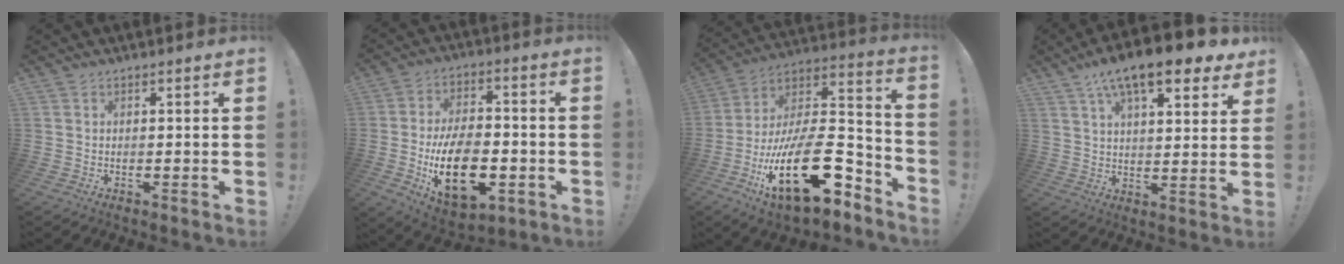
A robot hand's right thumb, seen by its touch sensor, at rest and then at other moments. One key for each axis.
{"total": 21.8, "fx": -6.1, "fy": 12.7, "fz": 16.6, "tx": -0.275, "ty": 0.022, "tz": -0.091}
{"total": 29.0, "fx": -10.9, "fy": 12.5, "fz": 23.8, "tx": -0.403, "ty": 0.042, "tz": -0.167}
{"total": 15.0, "fx": 9.3, "fy": 4.9, "fz": 10.7, "tx": -0.172, "ty": -0.051, "tz": 0.155}